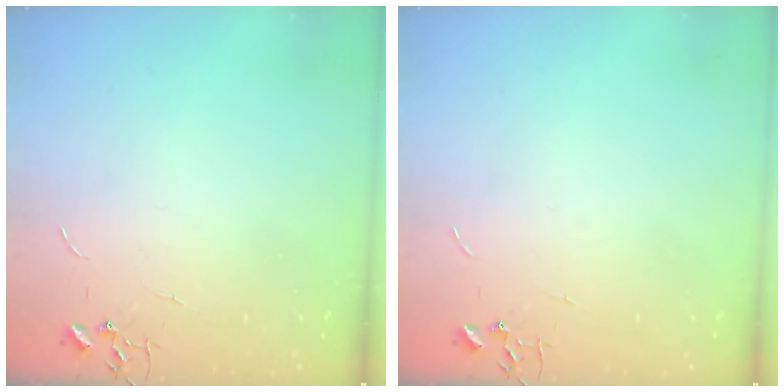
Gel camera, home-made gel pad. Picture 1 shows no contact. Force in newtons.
{"total": 0.0}